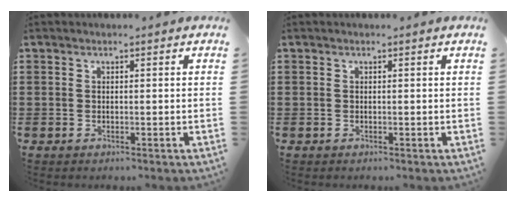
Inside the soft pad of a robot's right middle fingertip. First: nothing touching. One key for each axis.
{"total": 0.0}